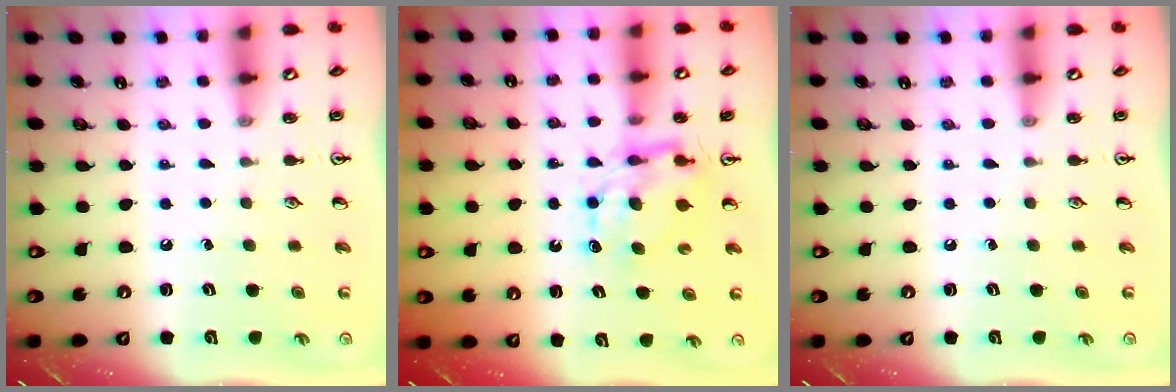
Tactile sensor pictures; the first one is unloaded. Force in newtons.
{"total": 7.2, "press": 7.2, "slide": 0.7}
{"total": 0.0}